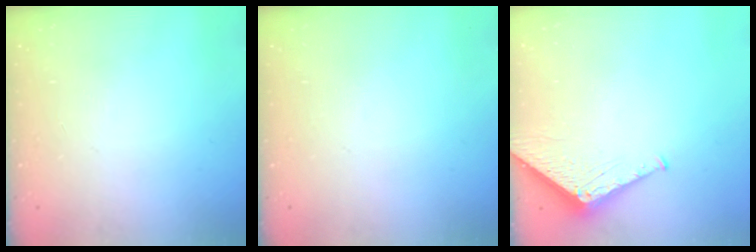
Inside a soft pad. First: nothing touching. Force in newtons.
{"total": 0.0}
{"total": 3.8, "press": 3.8, "slide": 0.5}